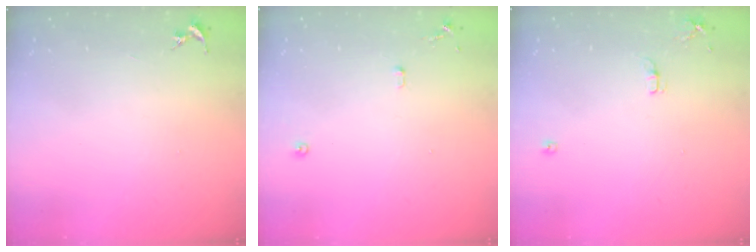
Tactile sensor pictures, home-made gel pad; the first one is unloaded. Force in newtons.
{"total": 7.4, "press": 7.4, "slide": 0.8}
{"total": 7.2, "press": 7.2, "slide": 0.8}